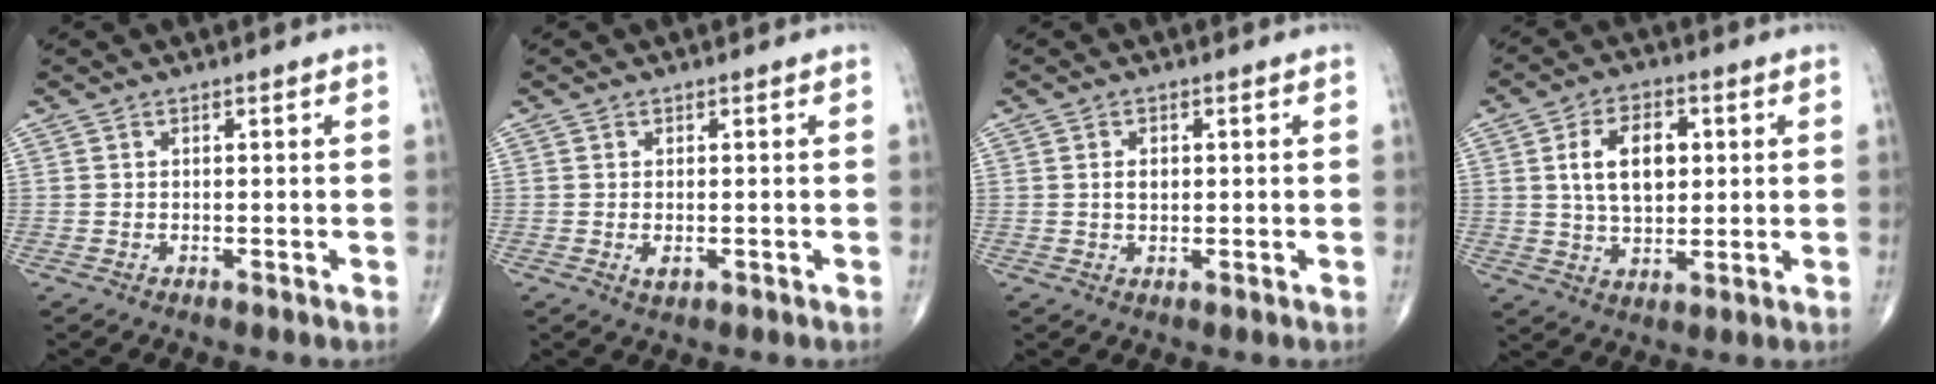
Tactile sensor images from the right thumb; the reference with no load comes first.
{"total": 1.7, "force": [-0.3, 0.8, 1.4], "torque": [-0.026, -0.005, -0.003]}
{"total": 2.6, "force": [0.4, 1.7, 1.9], "torque": [-0.028, 0.000, 0.009]}
{"total": 10.8, "force": [2.1, 6.6, 8.2], "torque": [-0.122, -0.001, 0.040]}